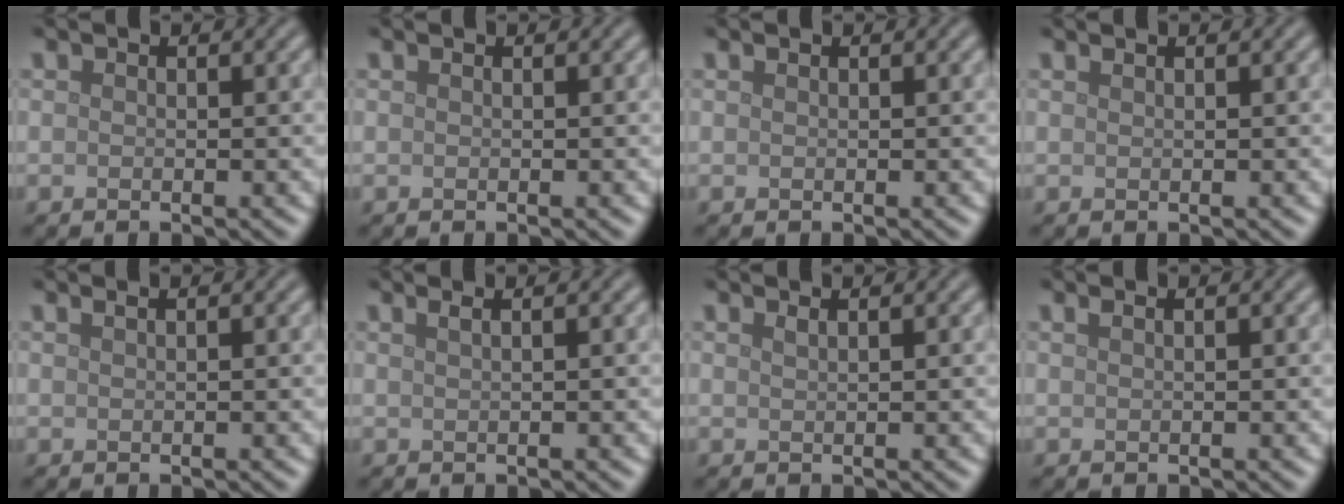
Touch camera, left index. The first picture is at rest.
{"total": 0.0}
{"total": 0.0}
{"total": 0.5, "force": [0.4, 0.2, 0.3], "torque": [-0.003, 0.000, 0.006]}
{"total": 1.3, "force": [0.8, 0.6, 0.8], "torque": [-0.004, -0.002, 0.003]}
{"total": 2.6, "force": [1.5, 1.3, 1.7], "torque": [-0.003, 0.011, -0.009]}
{"total": 0.9, "force": [0.6, 0.4, 0.5], "torque": [-0.001, 0.000, 0.008]}
{"total": 0.9, "force": [0.5, 0.4, 0.6], "torque": [-0.006, -0.001, 0.006]}